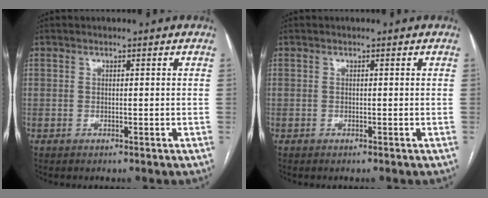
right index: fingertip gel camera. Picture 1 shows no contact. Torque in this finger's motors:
{"motor_torque": [0.18, 0.07, 0.00, 0.01]}